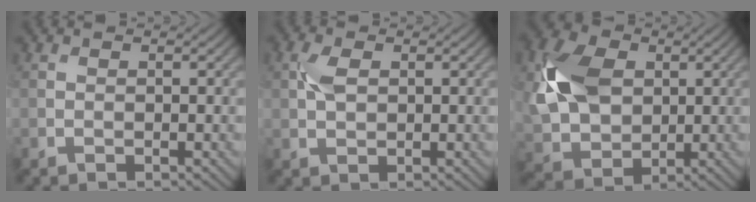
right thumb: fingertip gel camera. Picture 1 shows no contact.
{"total": 2.8, "force": [0.7, 1.7, 2.1], "torque": [-0.053, 0.004, 0.013]}
{"total": 11.4, "force": [2.3, 8.2, 7.5], "torque": [-0.201, 0.010, 0.039]}